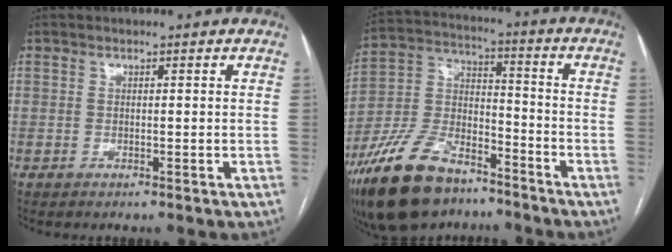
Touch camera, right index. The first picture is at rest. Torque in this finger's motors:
{"motor_torque": [-0.04, -0.29, -0.03, -0.21]}